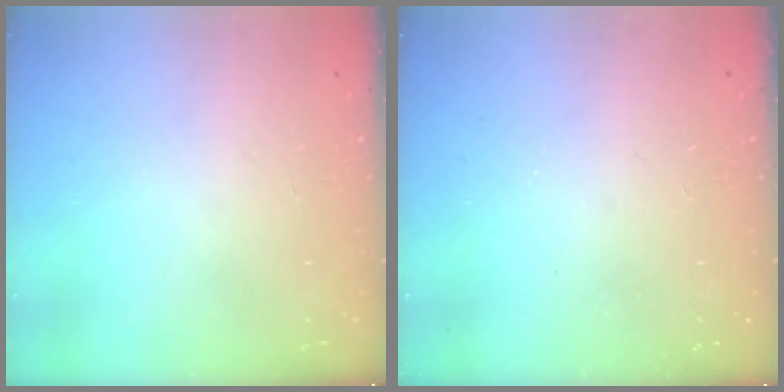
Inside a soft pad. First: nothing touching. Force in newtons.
{"total": 0.0}